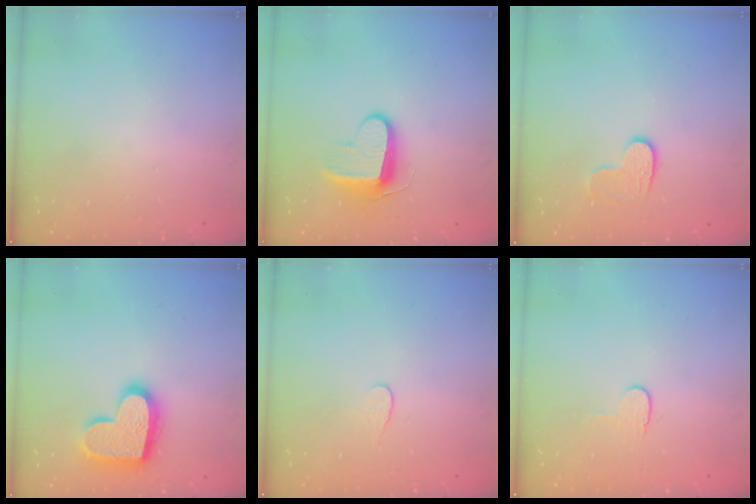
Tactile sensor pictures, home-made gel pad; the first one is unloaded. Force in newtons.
{"total": 9.2, "press": 9.2, "slide": 0.9}
{"total": 5.7, "press": 5.7, "slide": 0.3}
{"total": 18.5, "press": 18.5, "slide": 1.0}
{"total": 3.9, "press": 3.9, "slide": 0.4}
{"total": 5.0, "press": 4.9, "slide": 0.4}